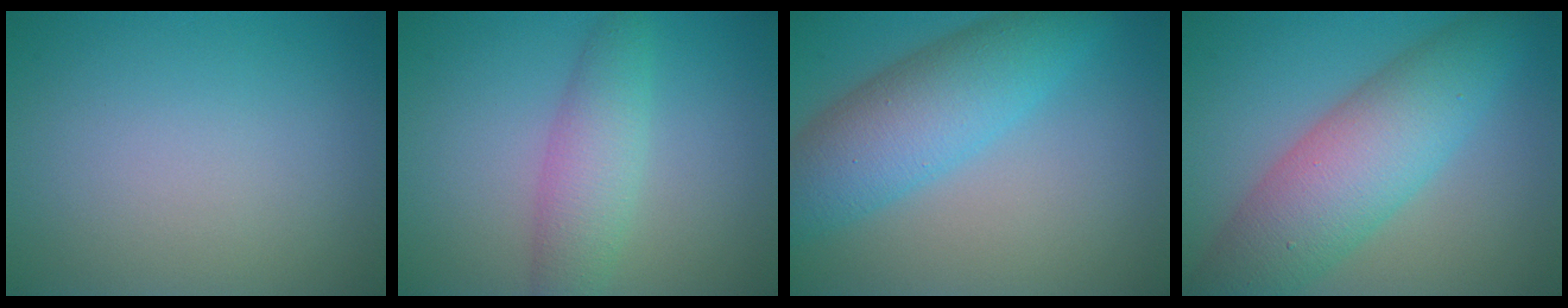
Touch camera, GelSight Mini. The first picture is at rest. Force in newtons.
{"total": 3.7, "press": 3.7, "slide": 0.0}
{"total": 7.1, "press": 7.1, "slide": 0.1}
{"total": 8.2, "press": 8.2, "slide": 0.2}